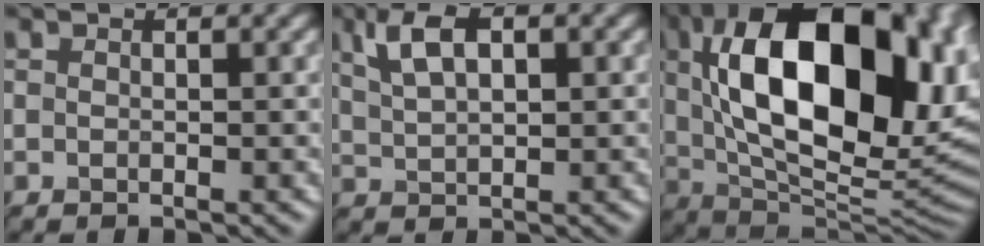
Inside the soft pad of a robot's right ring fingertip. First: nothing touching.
{"total": 2.6, "force": [1.6, 0.6, 2.0], "torque": [-0.067, 0.007, 0.060]}
{"total": 18.8, "force": [4.7, 9.6, 15.5], "torque": [-0.273, 0.012, 0.111]}